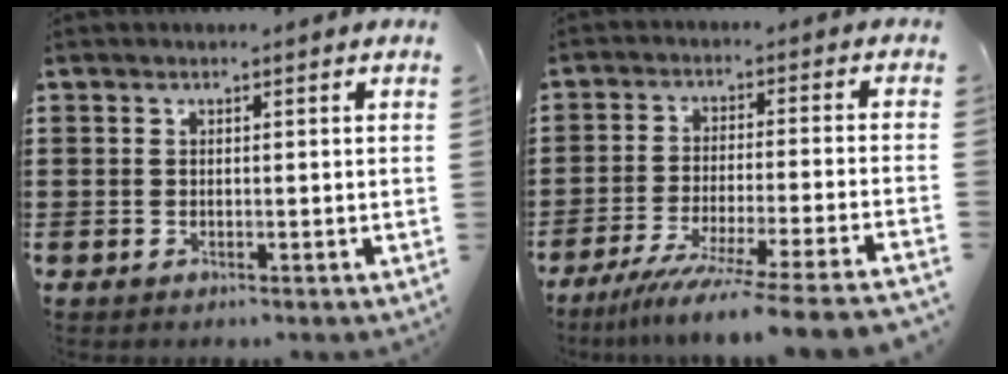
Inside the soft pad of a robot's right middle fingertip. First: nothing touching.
{"total": 7.8, "force": [-6.7, -1.2, 3.8], "torque": [-0.063, -0.022, -0.133]}